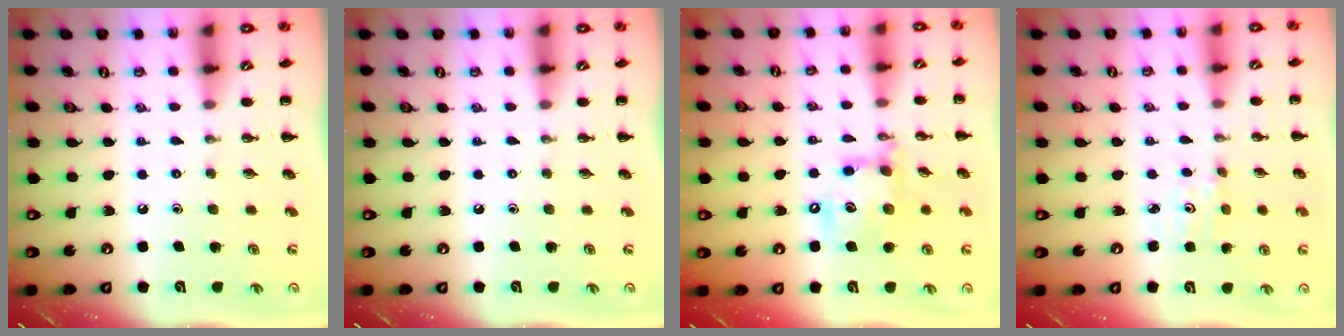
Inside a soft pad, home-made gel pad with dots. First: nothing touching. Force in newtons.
{"total": 0.0}
{"total": 14.6, "press": 14.4, "slide": 2.5}
{"total": 1.5, "press": 1.4, "slide": 0.5}